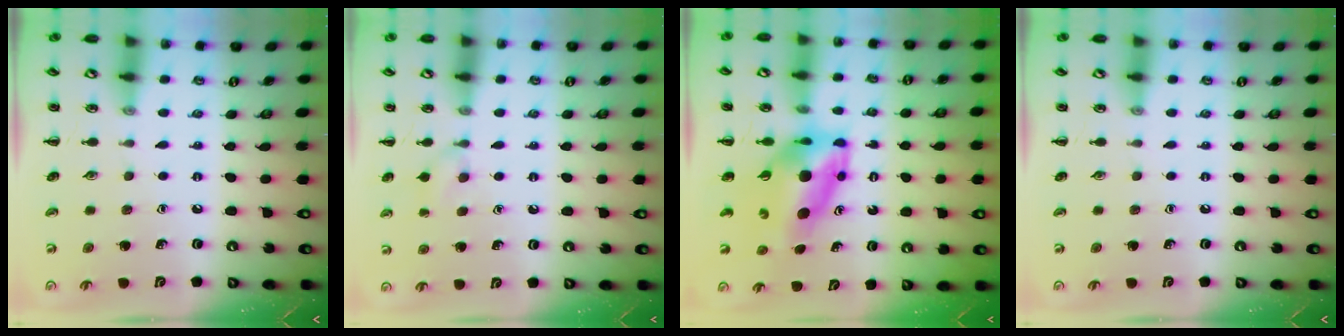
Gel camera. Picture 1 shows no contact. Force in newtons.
{"total": 6.9, "press": 6.4, "slide": 2.4}
{"total": 8.4, "press": 8.0, "slide": 2.7}
{"total": 0.0}